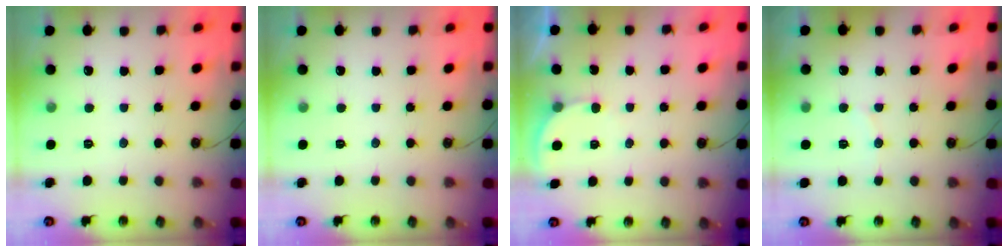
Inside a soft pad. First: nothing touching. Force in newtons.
{"total": 0.0}
{"total": 2.7, "press": 2.7, "slide": 0.3}
{"total": 3.1, "press": 2.9, "slide": 1.0}